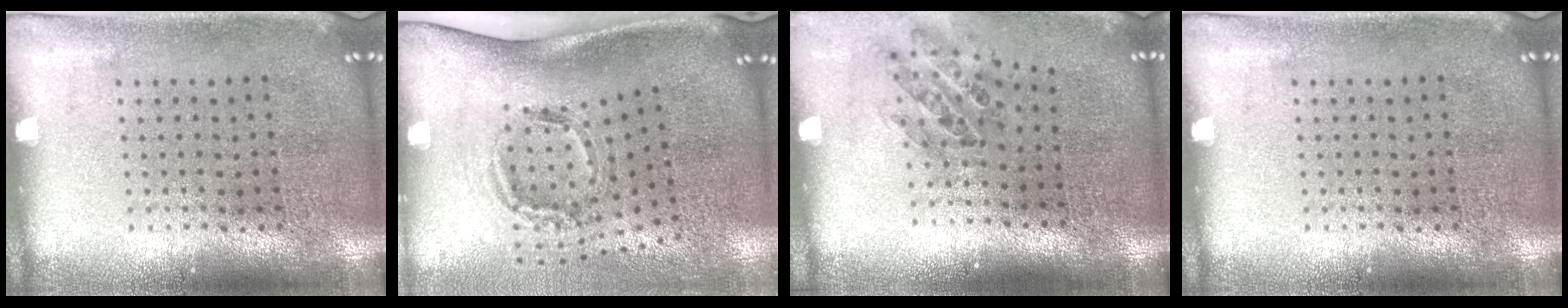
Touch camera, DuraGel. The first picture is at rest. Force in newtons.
{"total": 2.0, "press": 1.2, "slide": 1.6}
{"total": 1.0, "press": 1.0, "slide": 0.3}
{"total": 0.0}